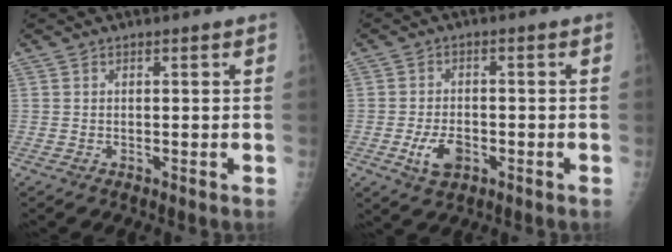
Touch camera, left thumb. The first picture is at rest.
{"total": 5.5, "force": [-2.1, 3.3, 3.8], "torque": [-0.067, 0.007, -0.032]}